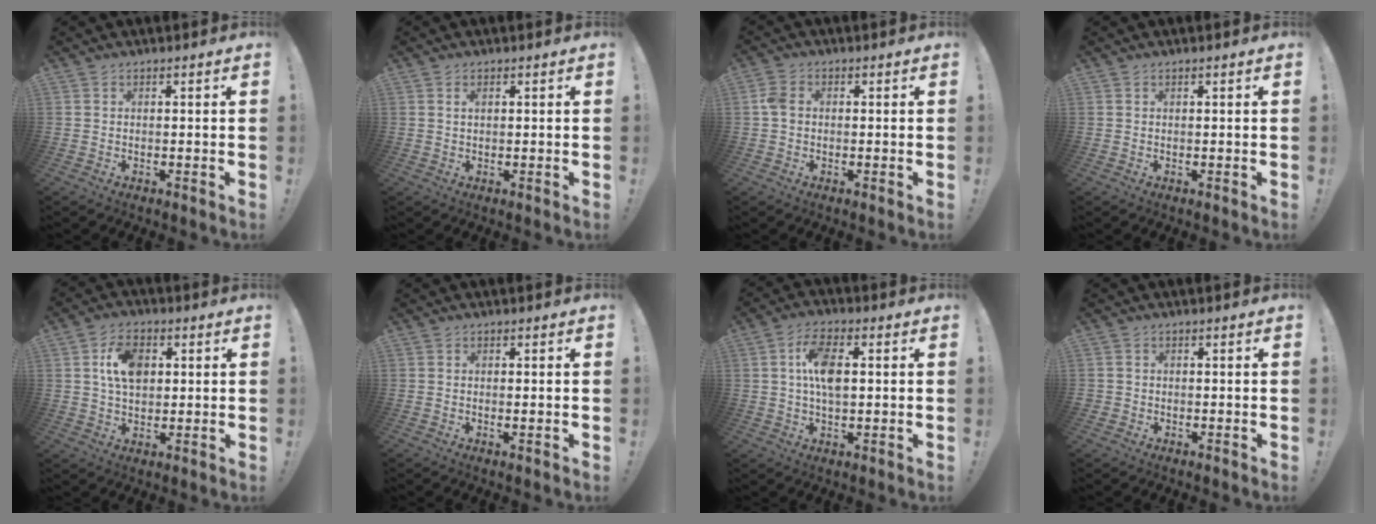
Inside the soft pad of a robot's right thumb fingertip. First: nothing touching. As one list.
[{"total": 1.3, "force": [0.6, 0.6, 1.0], "torque": [-0.012, -0.001, 0.009]}, {"total": 4.2, "force": [0.0, 3.0, 2.9], "torque": [-0.069, 0.013, 0.003]}, {"total": 0.0}, {"total": 9.4, "force": [2.5, 6.3, 6.6], "torque": [-0.098, 0.005, 0.046]}, {"total": 0.7, "force": [0.1, -0.1, 0.7], "torque": [-0.006, -0.004, 0.000]}, {"total": 9.6, "force": [1.3, 5.1, 8.1], "torque": [-0.137, 0.006, 0.025]}, {"total": 1.4, "force": [-0.4, 1.3, 0.3], "torque": [-0.011, 0.006, -0.007]}]